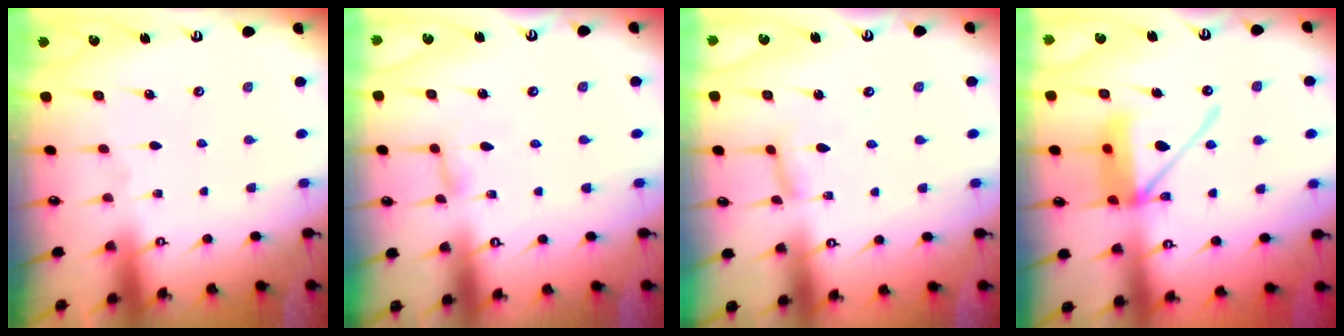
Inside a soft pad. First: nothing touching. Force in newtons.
{"total": 3.5, "press": 3.5, "slide": 0.3}
{"total": 5.1, "press": 5.1, "slide": 0.4}
{"total": 14.6, "press": 14.4, "slide": 2.5}